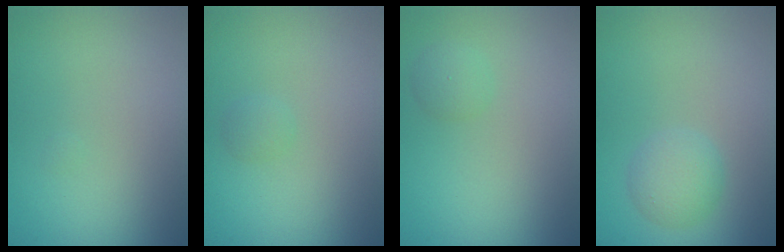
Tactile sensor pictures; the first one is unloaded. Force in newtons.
{"total": 0.8, "press": 0.8, "slide": 0.1}
{"total": 1.4, "press": 1.4, "slide": 0.1}
{"total": 2.2, "press": 2.2, "slide": 0.1}